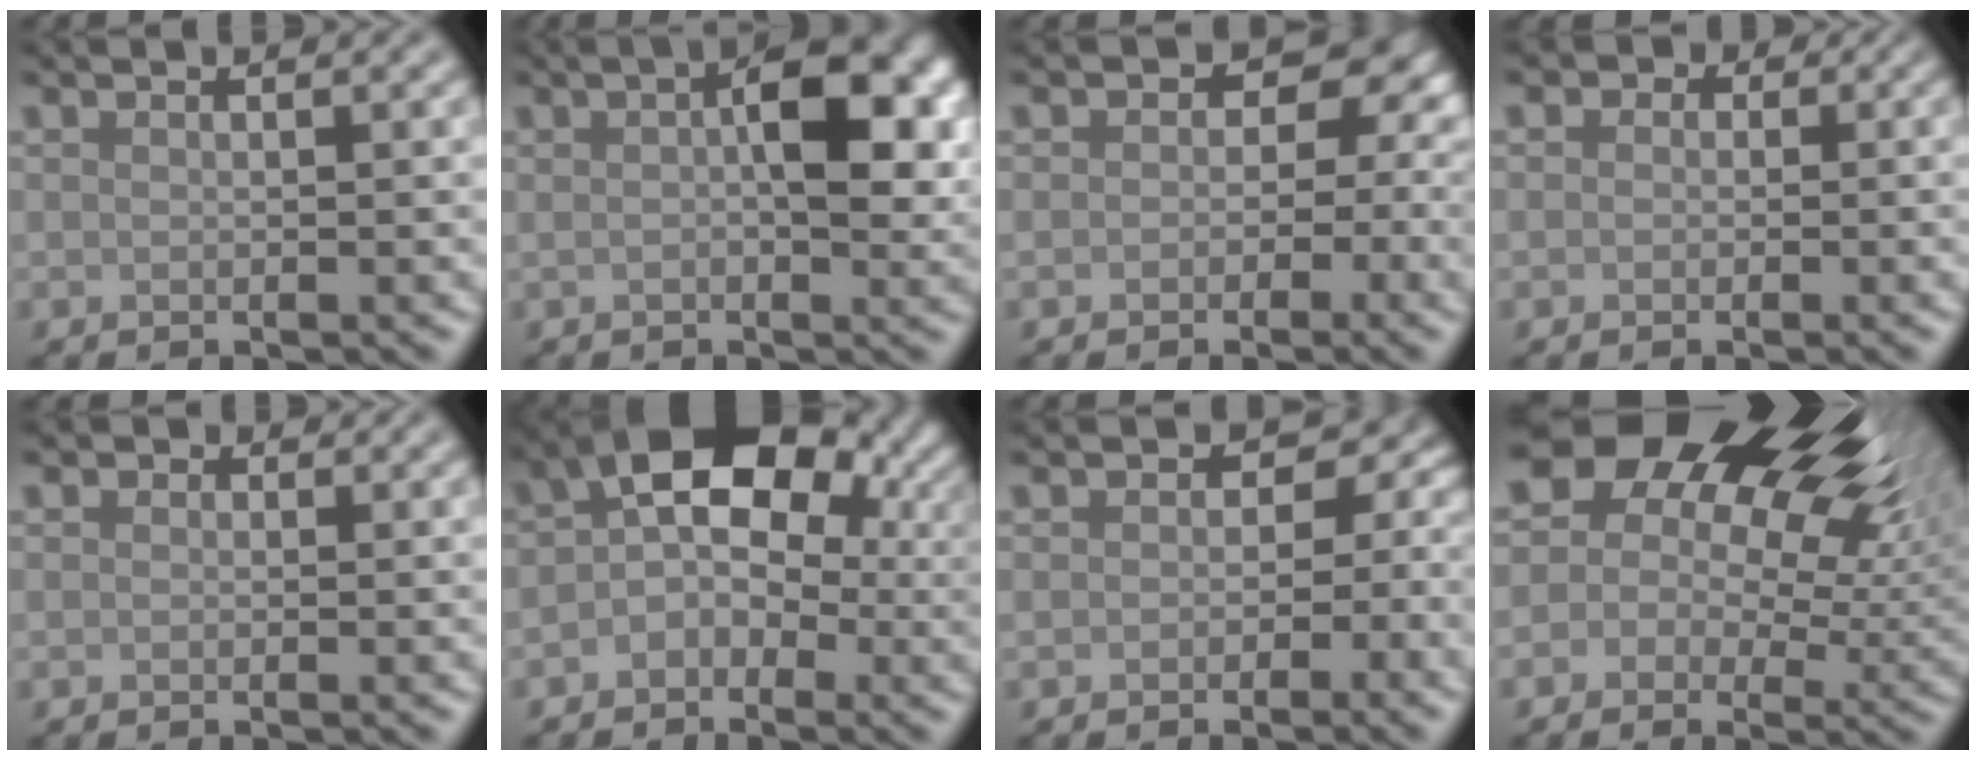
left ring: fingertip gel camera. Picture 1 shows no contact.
{"total": 6.8, "force": [1.3, 2.7, 6.1], "torque": [-0.079, 0.011, 0.013]}
{"total": 5.7, "force": [0.2, 4.3, 3.7], "torque": [-0.017, 0.004, -0.004]}
{"total": 2.3, "force": [0.7, 2.0, 0.9], "torque": [0.008, 0.006, -0.016]}
{"total": 0.8, "force": [0.2, 0.7, 0.2], "torque": [0.001, -0.006, -0.003]}
{"total": 8.7, "force": [0.6, 6.1, 6.2], "torque": [-0.068, 0.018, -0.011]}
{"total": 4.4, "force": [0.1, 3.5, 2.7], "torque": [-0.002, 0.002, -0.003]}
{"total": 18.3, "force": [8.1, 11.3, 11.9], "torque": [-0.176, 0.054, 0.117]}